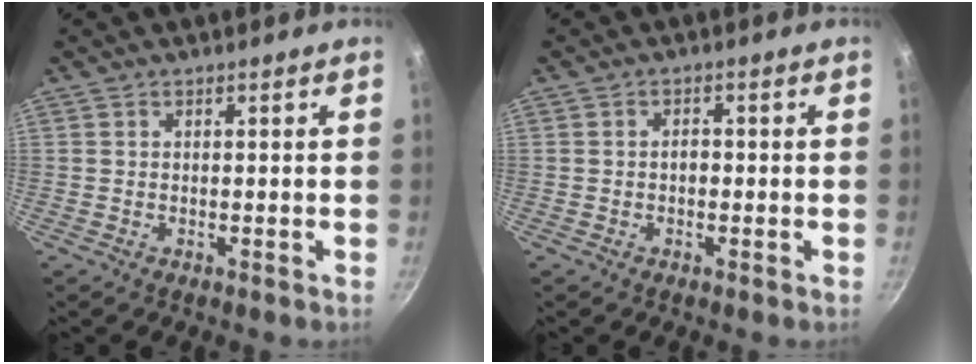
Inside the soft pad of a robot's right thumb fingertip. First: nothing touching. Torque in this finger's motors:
{"motor_torque": [-0.06, -0.04, -0.03, 0.04, 0.06]}